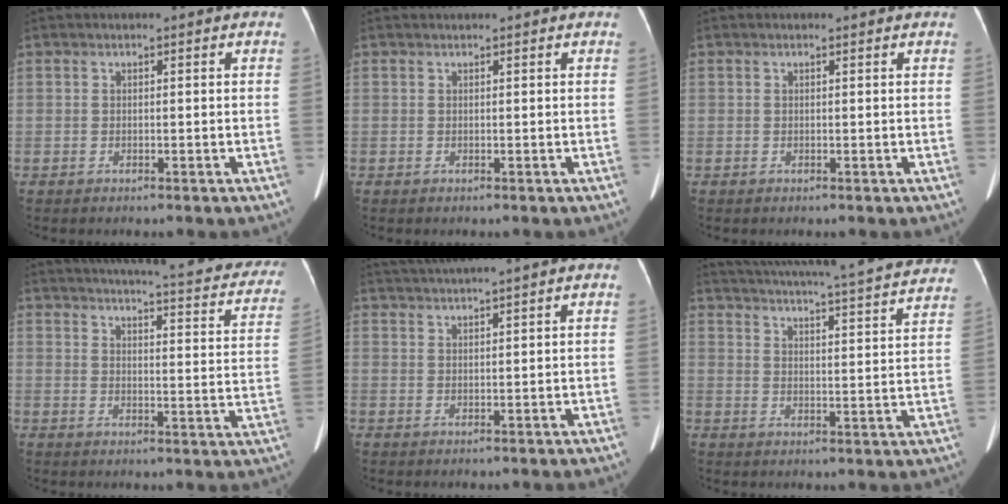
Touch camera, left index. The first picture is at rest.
{"total": 1.3, "force": [1.3, 0.4, 0.1], "torque": [-0.010, 0.023, 0.014]}
{"total": 0.7, "force": [0.6, 0.3, 0.0], "torque": [-0.011, 0.010, 0.008]}
{"total": 28.2, "force": [24.5, 4.9, 13.1], "torque": [-0.184, -0.050, 0.272]}
{"total": 6.7, "force": [5.9, -1.7, 2.5], "torque": [-0.042, 0.022, 0.093]}
{"total": 28.8, "force": [26.5, 2.8, 11.1], "torque": [-0.190, -0.040, 0.327]}